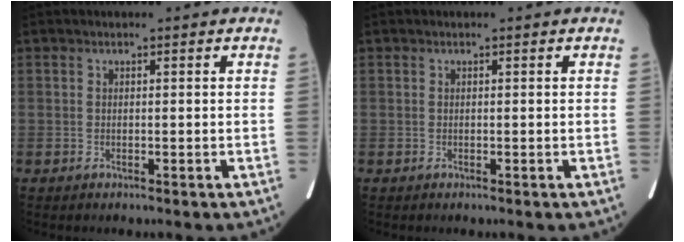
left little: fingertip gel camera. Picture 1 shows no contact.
{"total": 0.0}